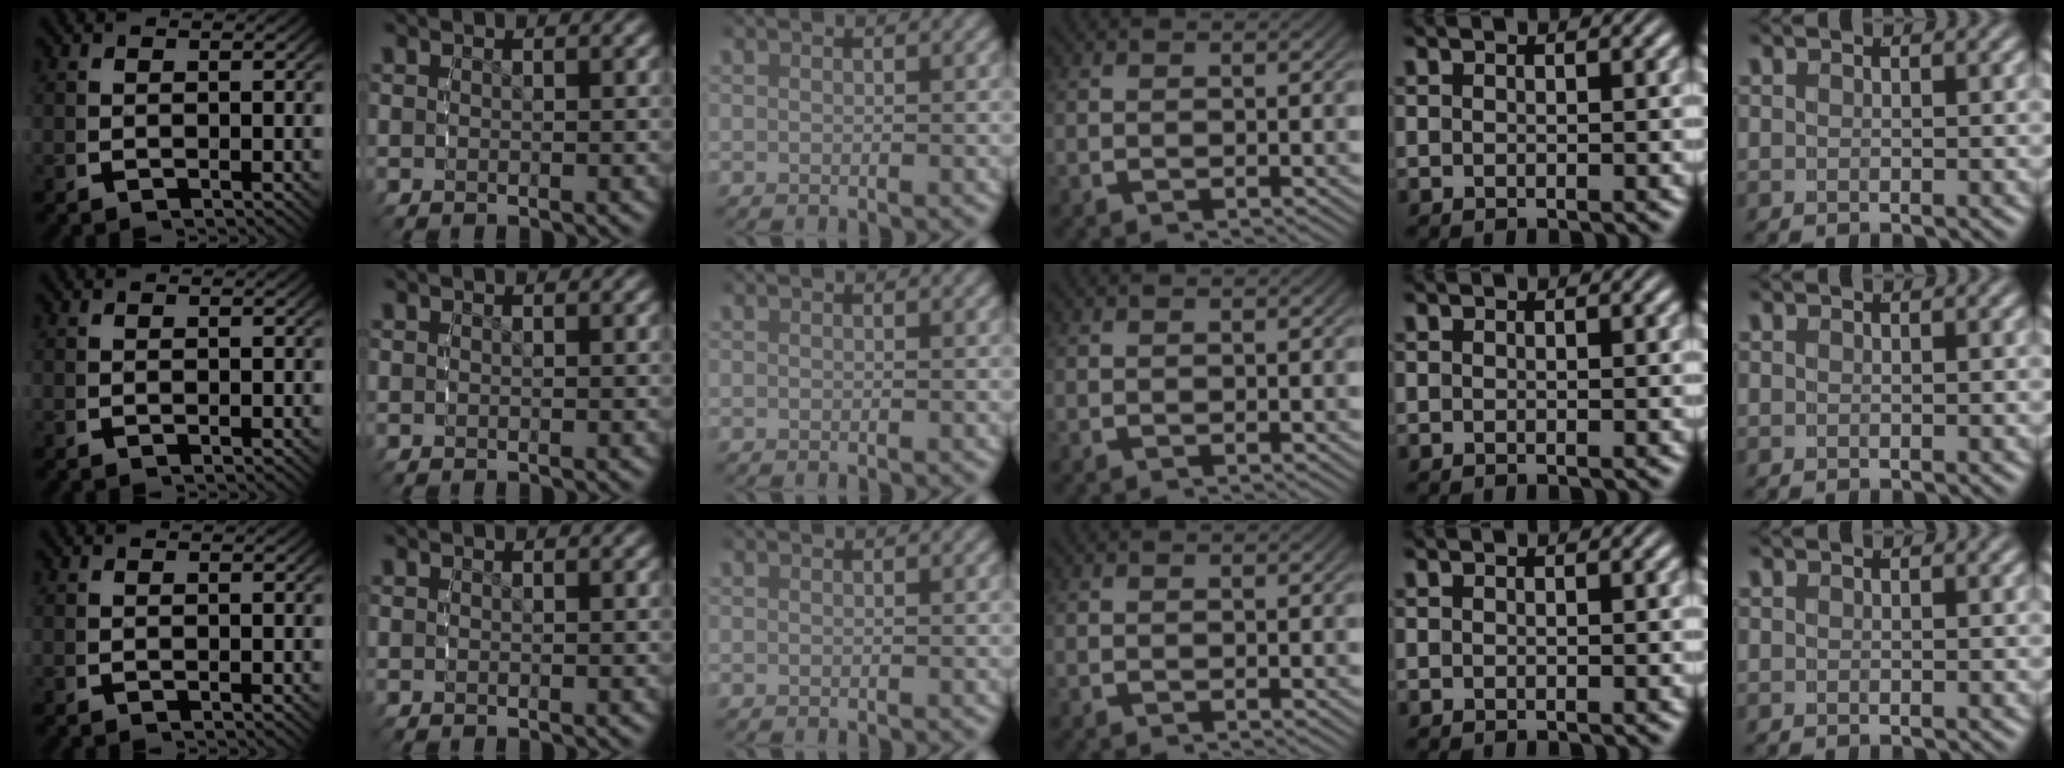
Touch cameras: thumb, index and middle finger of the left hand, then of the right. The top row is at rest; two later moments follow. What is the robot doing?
{"motion": "reach", "object": "pen bag"}